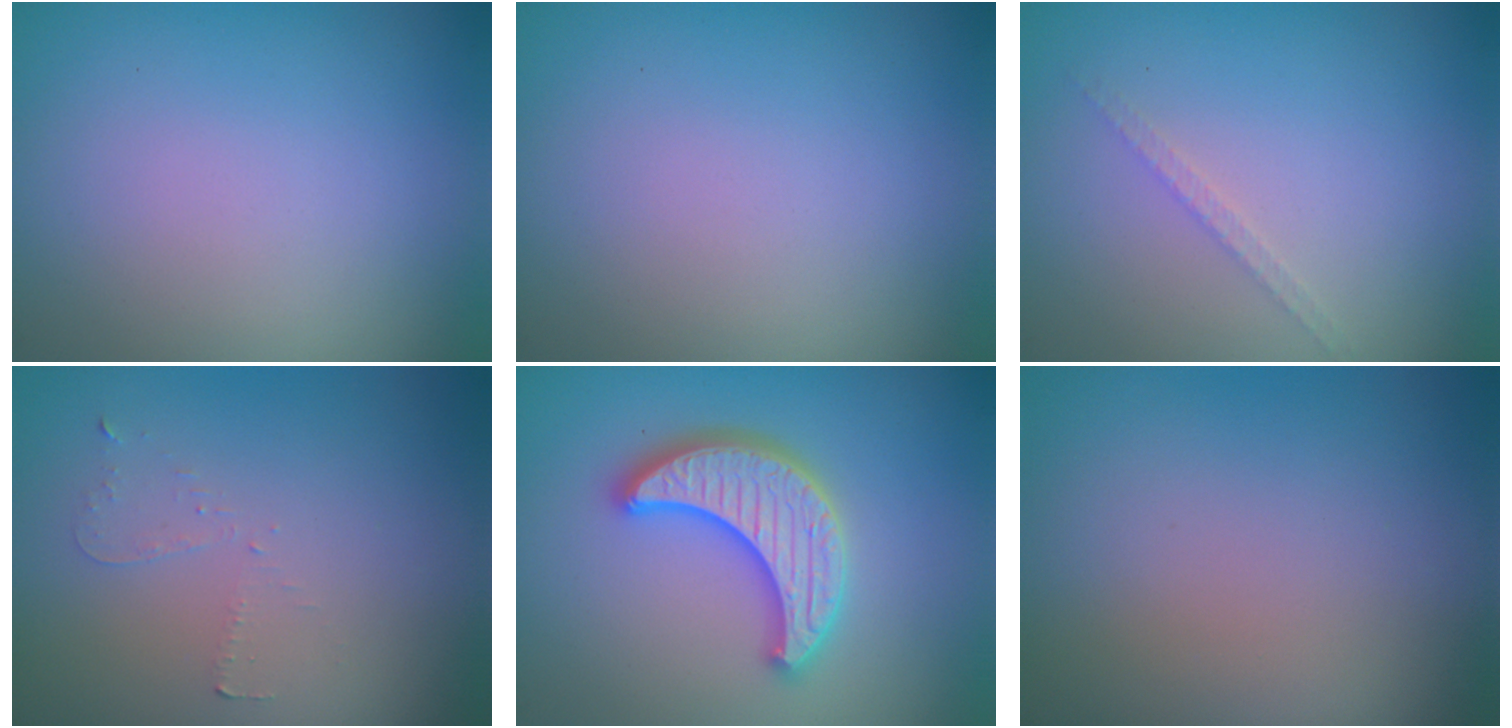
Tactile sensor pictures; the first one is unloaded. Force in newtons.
{"total": 0.0}
{"total": 1.1, "press": 1.1, "slide": 0.2}
{"total": 0.7, "press": 0.6, "slide": 0.4}
{"total": 5.4, "press": 5.3, "slide": 0.9}
{"total": 0.0}